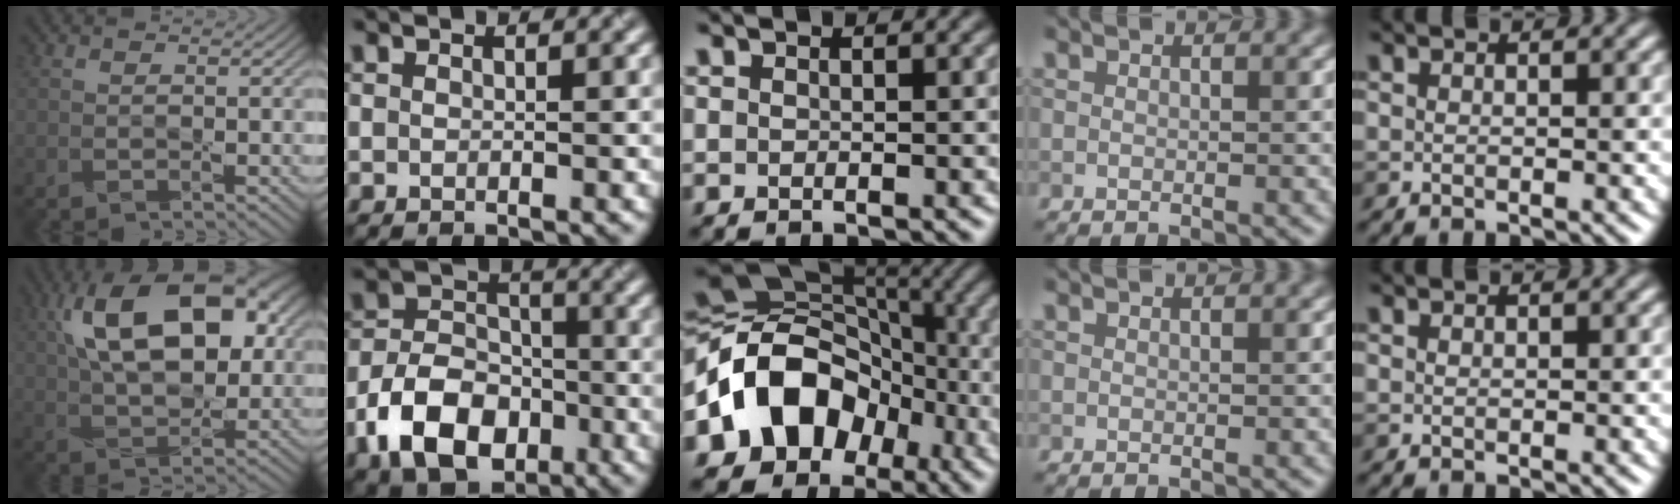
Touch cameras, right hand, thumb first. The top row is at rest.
{"thumb": {"total": 17.1, "force": [4.8, 8.8, 13.8], "torque": [-0.243, 0.041, 0.062]}, "index": {"total": 8.6, "force": [-3.8, 5.9, 5.0], "torque": [-0.091, 0.004, -0.077]}, "middle": {"total": 12.5, "force": [-4.2, 9.7, 6.7], "torque": [-0.117, 0.016, -0.092]}}